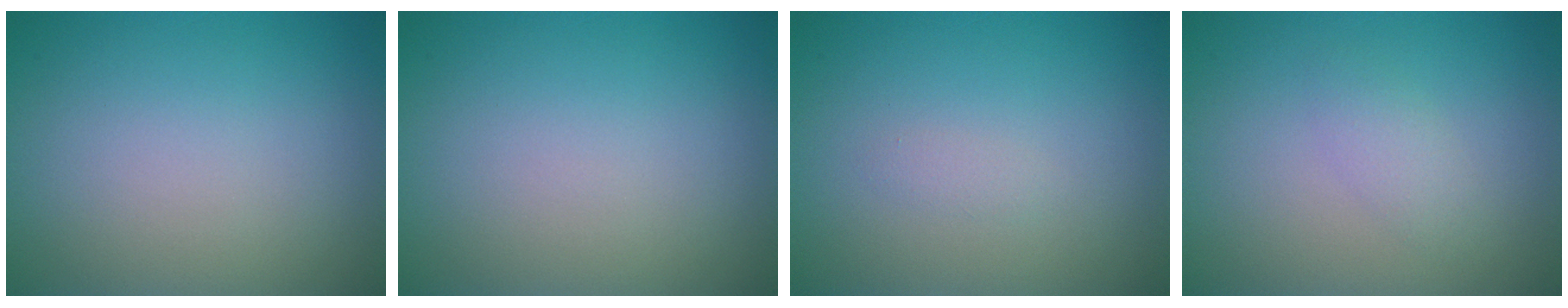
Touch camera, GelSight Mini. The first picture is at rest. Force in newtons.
{"total": 0.0}
{"total": 0.6, "press": 0.6, "slide": 0.0}
{"total": 2.5, "press": 2.4, "slide": 0.3}